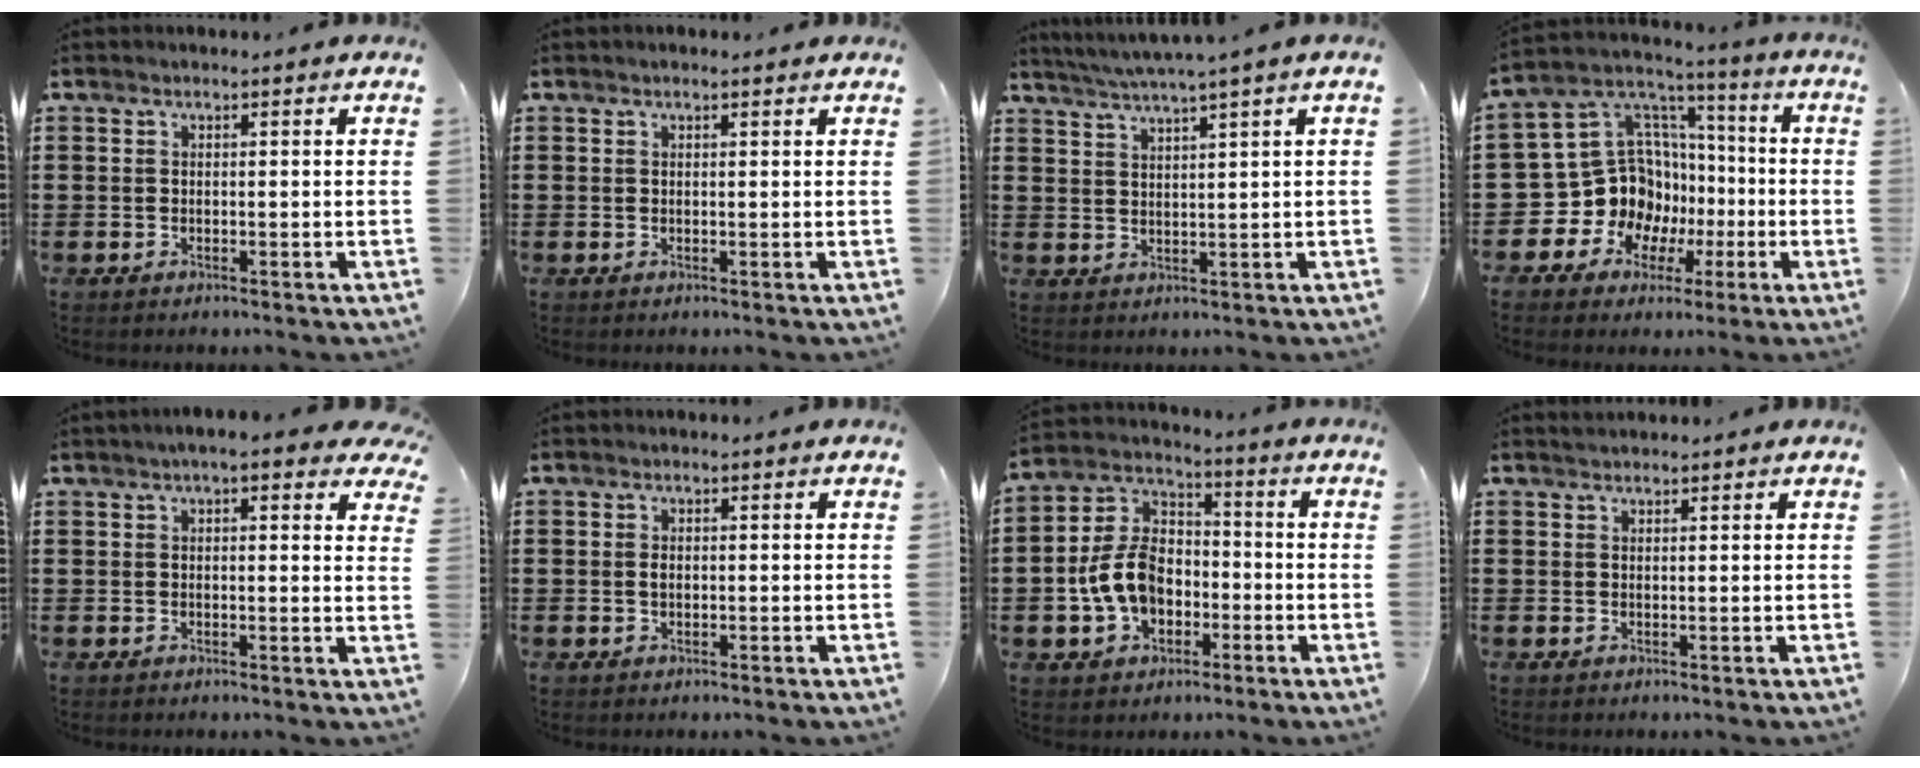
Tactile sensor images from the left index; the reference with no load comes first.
{"total": 0.5, "force": [0.4, 0.1, 0.4], "torque": [-0.008, 0.002, 0.007]}
{"total": 2.9, "force": [2.3, -0.9, 1.5], "torque": [-0.034, -0.011, 0.037]}
{"total": 13.9, "force": [-2.8, 12.7, 5.1], "torque": [-0.156, -0.018, -0.034]}
{"total": 3.5, "force": [2.8, 0.4, 2.1], "torque": [-0.051, 0.002, 0.049]}
{"total": 0.9, "force": [0.0, 0.6, 0.7], "torque": [-0.017, 0.003, -0.001]}
{"total": 10.2, "force": [-2.5, 7.5, 6.5], "torque": [-0.168, 0.016, -0.051]}
{"total": 0.9, "force": [0.9, 0.2, 0.1], "torque": [-0.003, 0.000, 0.017]}